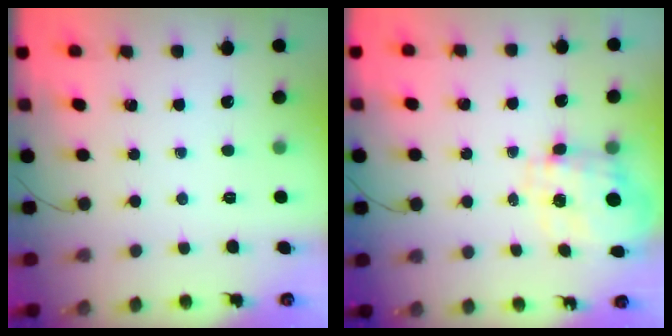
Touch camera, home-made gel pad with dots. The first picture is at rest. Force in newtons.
{"total": 3.6, "press": 3.4, "slide": 1.1}